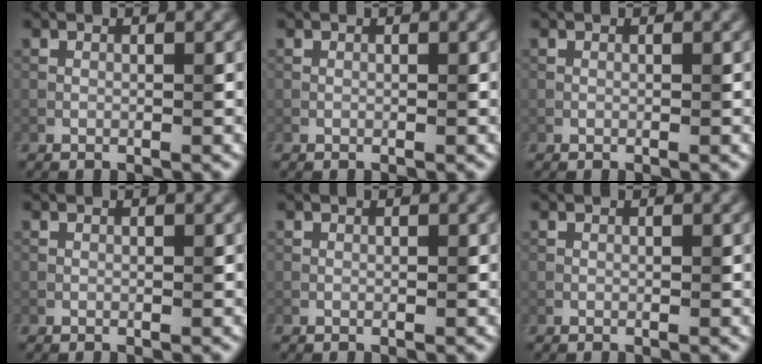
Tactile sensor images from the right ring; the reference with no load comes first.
{"total": 0.0}
{"total": 0.0}
{"total": 0.0}
{"total": 0.0}
{"total": 0.0}